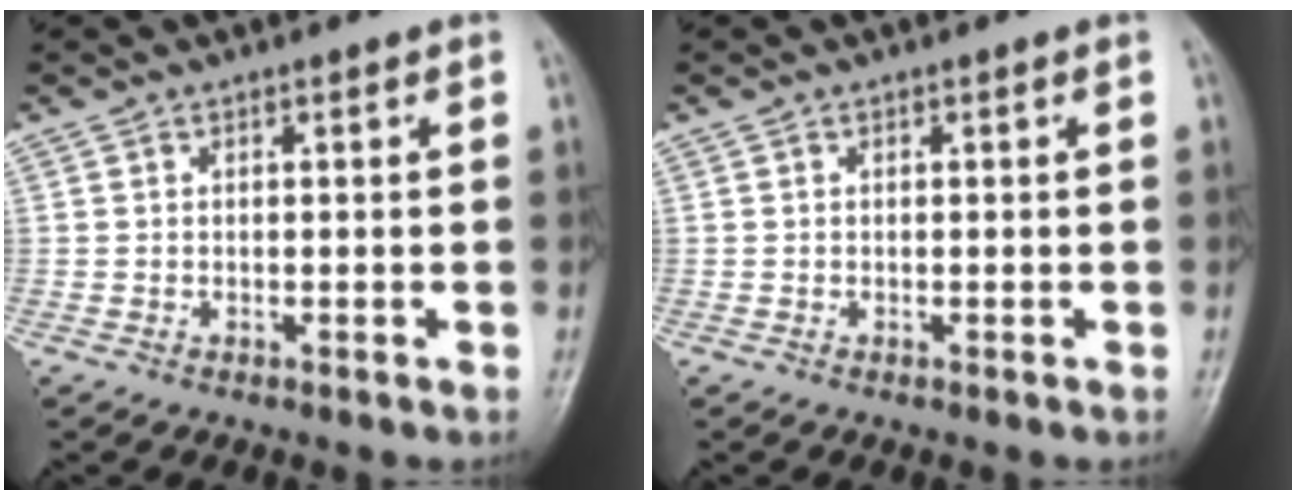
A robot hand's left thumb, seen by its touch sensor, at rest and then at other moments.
{"total": 0.0}